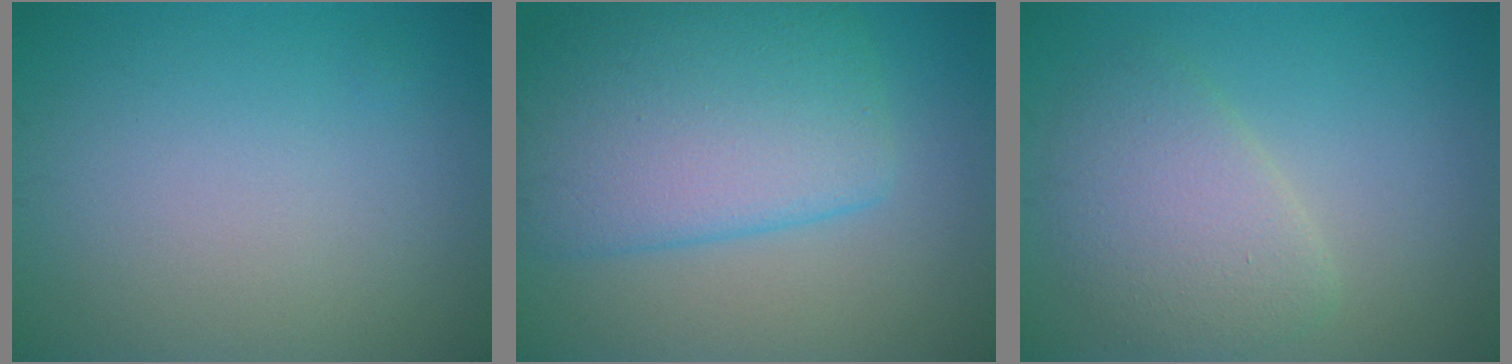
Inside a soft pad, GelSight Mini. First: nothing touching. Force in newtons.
{"total": 8.9, "press": 8.9, "slide": 0.2}
{"total": 4.0, "press": 3.9, "slide": 0.5}